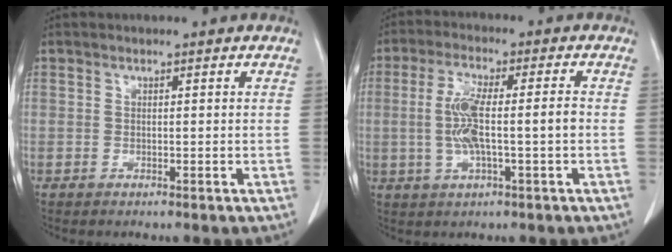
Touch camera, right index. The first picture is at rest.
{"total": 8.2, "force": [-0.6, 1.3, 8.0], "torque": [-0.160, 0.011, -0.009]}